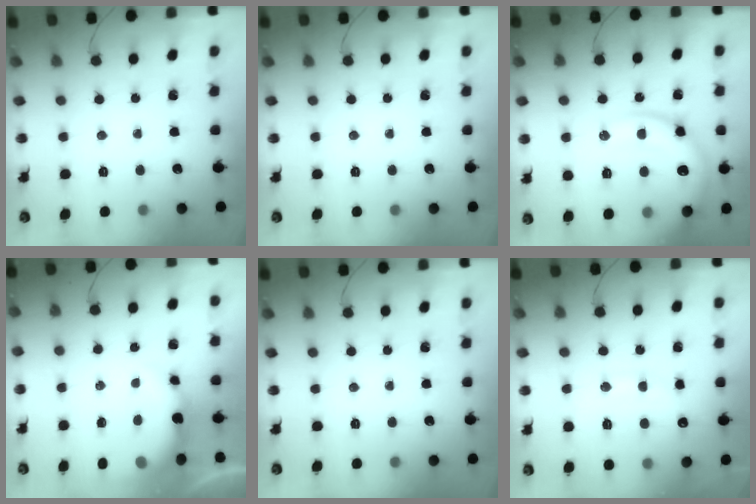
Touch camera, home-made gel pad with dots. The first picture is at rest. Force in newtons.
{"total": 0.0}
{"total": 17.6, "press": 17.4, "slide": 2.3}
{"total": 6.9, "press": 6.8, "slide": 1.3}
{"total": 0.0}
{"total": 11.6, "press": 11.6, "slide": 1.0}